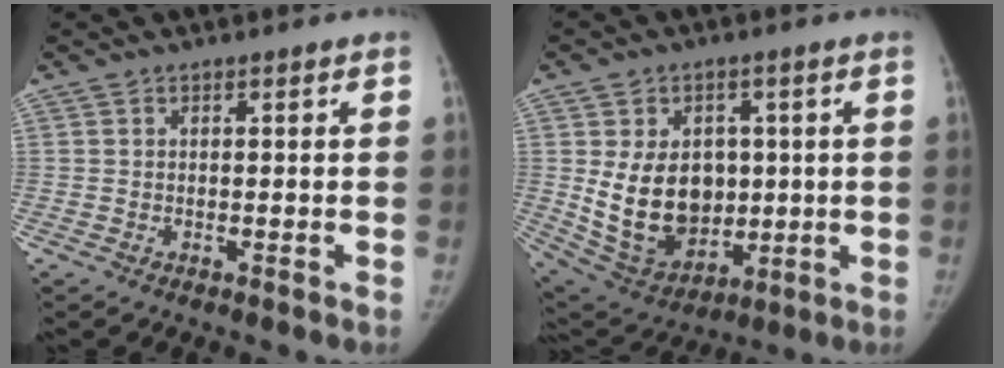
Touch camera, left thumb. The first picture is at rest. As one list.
[{"total": 15.9, "force": [1.0, 11.8, 10.6], "torque": [-0.139, -0.012, 0.048]}]